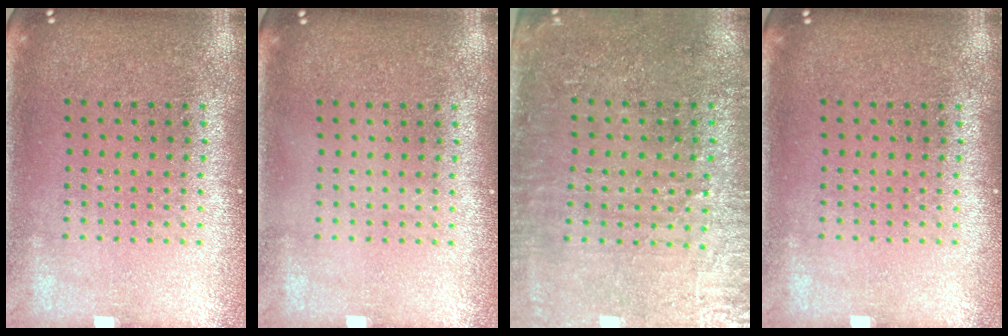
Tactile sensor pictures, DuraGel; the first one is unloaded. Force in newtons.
{"total": 0.0}
{"total": 3.3, "press": 3.0, "slide": 1.5}
{"total": 0.0}